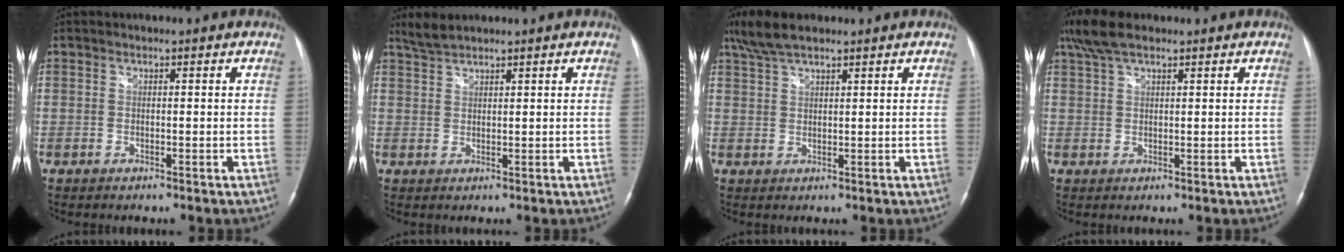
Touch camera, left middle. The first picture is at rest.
{"total": 2.5, "force": [2.4, 0.0, 0.6], "torque": [-0.019, 0.013, 0.051]}
{"total": 5.6, "force": [4.4, 1.3, 3.2], "torque": [-0.073, 0.021, 0.087]}
{"total": 5.5, "force": [4.1, 1.6, 3.4], "torque": [-0.078, 0.027, 0.081]}